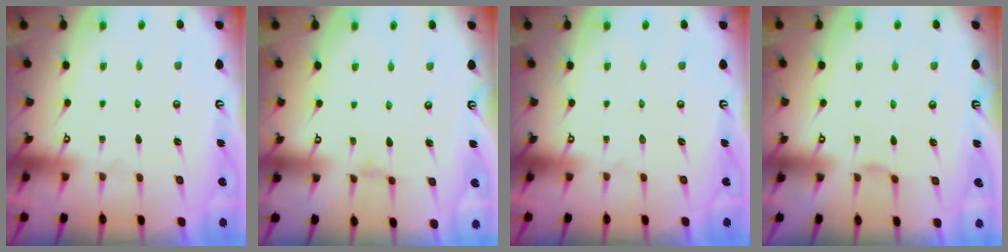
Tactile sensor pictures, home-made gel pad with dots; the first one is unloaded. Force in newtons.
{"total": 0.8, "press": 0.8, "slide": 0.3}
{"total": 0.0}
{"total": 1.5, "press": 1.5, "slide": 0.4}